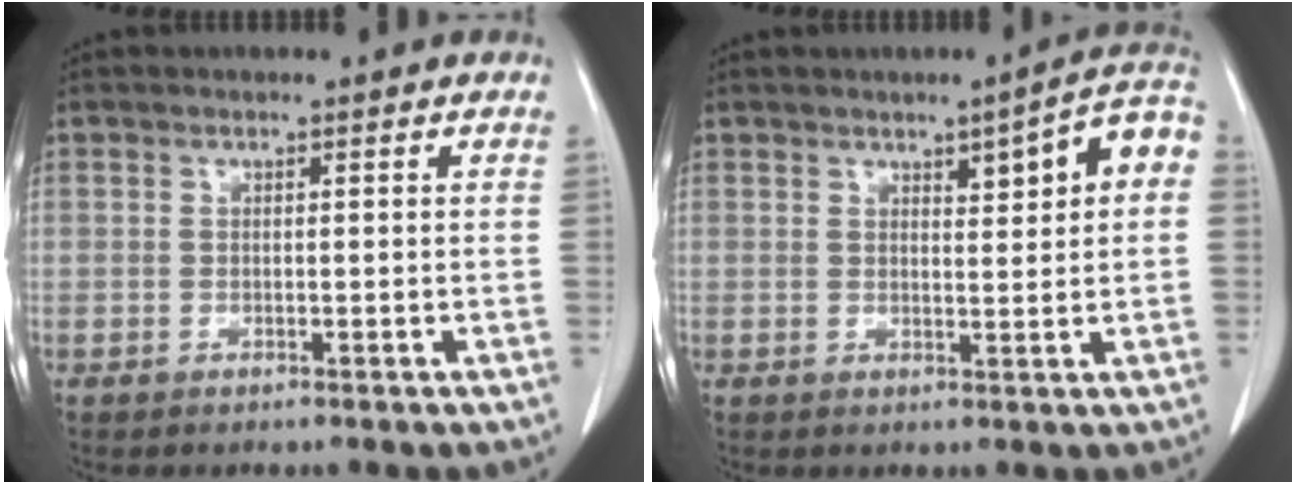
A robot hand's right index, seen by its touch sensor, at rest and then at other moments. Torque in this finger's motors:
{"motor_torque": [0.68, 0.21, 0.13, 0.02]}